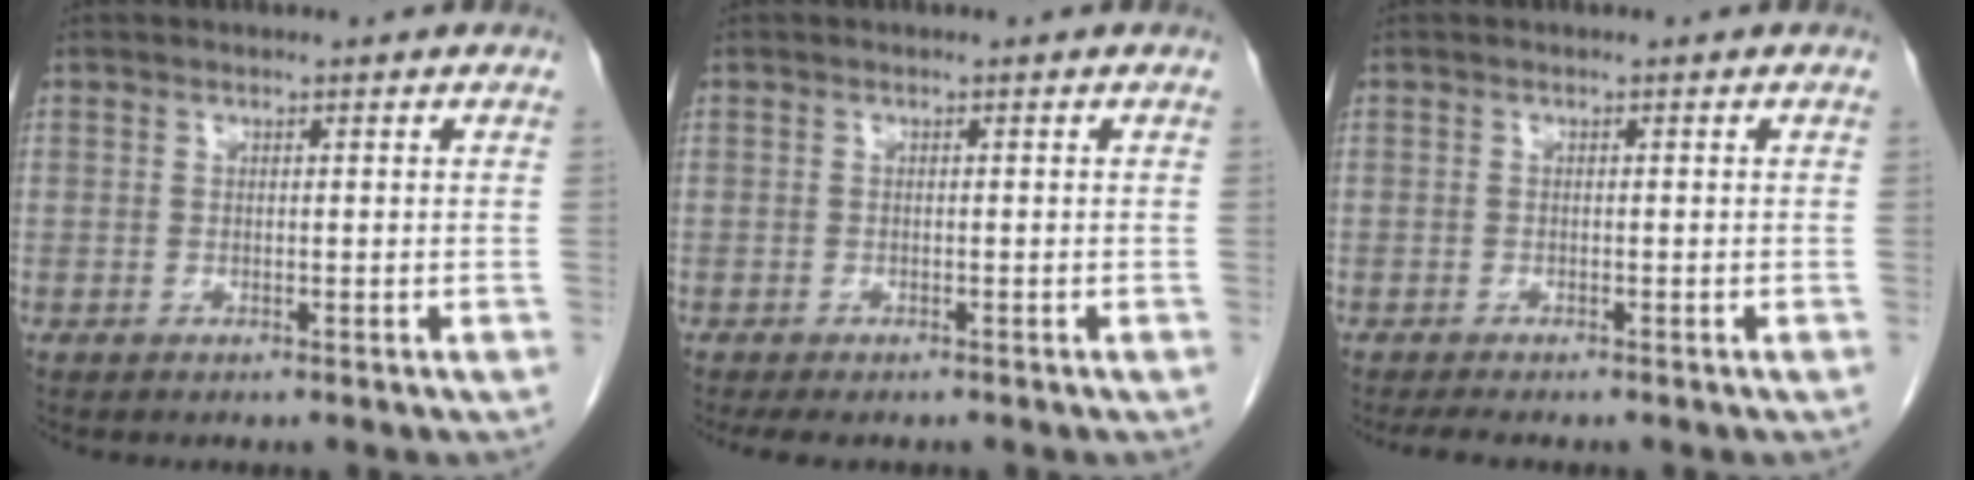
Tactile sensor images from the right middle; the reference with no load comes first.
{"total": 3.6, "force": [-2.9, 1.2, 1.7], "torque": [-0.021, -0.008, -0.040]}
{"total": 2.3, "force": [-1.9, 0.4, 1.2], "torque": [-0.022, -0.006, -0.028]}